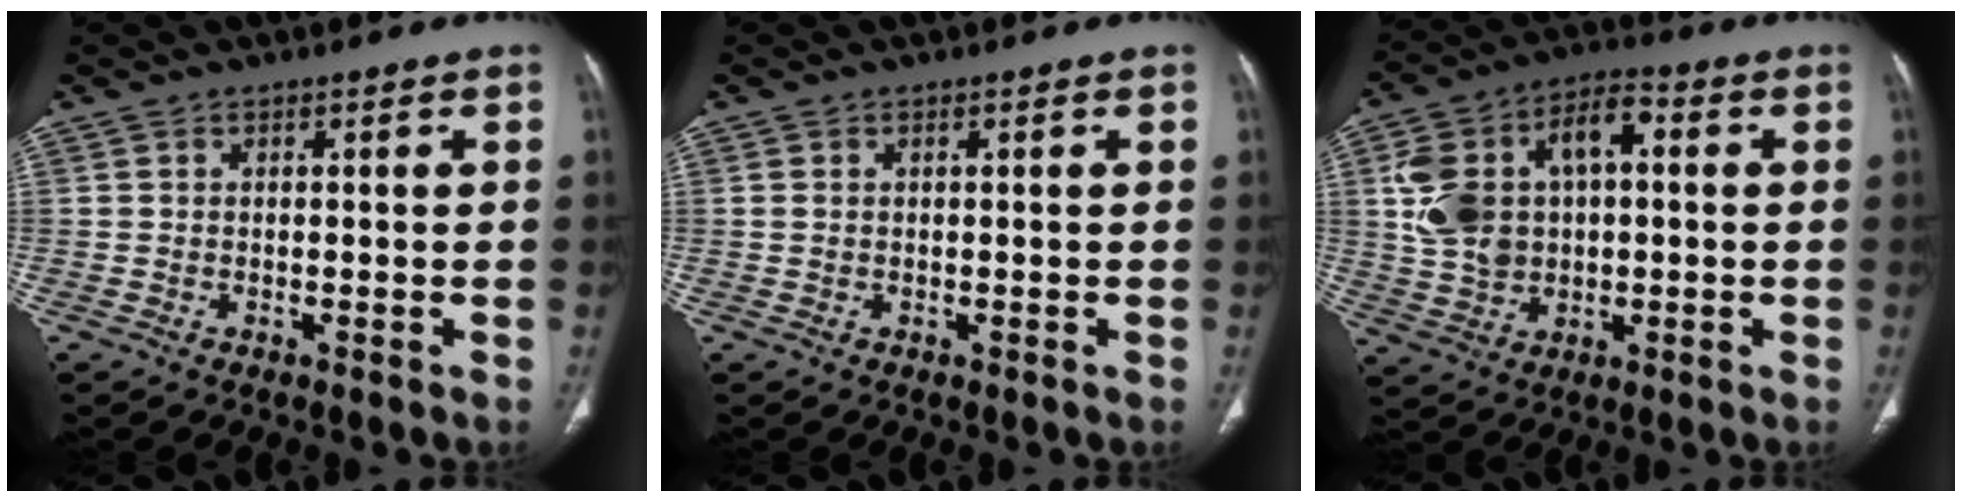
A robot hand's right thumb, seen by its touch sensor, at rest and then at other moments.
{"total": 0.7, "force": [0.2, 0.3, 0.5], "torque": [-0.018, 0.008, 0.007]}
{"total": 15.5, "force": [2.1, 10.2, 11.4], "torque": [-0.193, 0.030, 0.035]}